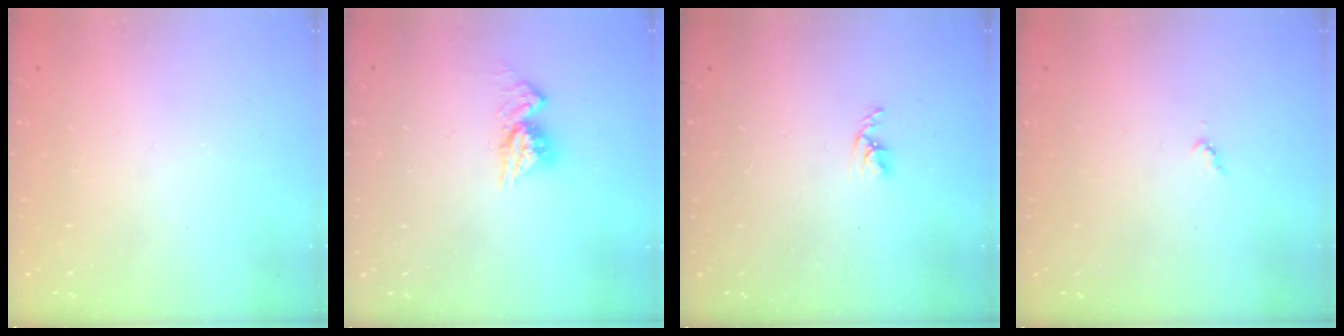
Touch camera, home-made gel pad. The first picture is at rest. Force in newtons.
{"total": 8.3, "press": 8.3, "slide": 0.8}
{"total": 2.7, "press": 2.7, "slide": 0.5}
{"total": 3.3, "press": 3.3, "slide": 0.4}